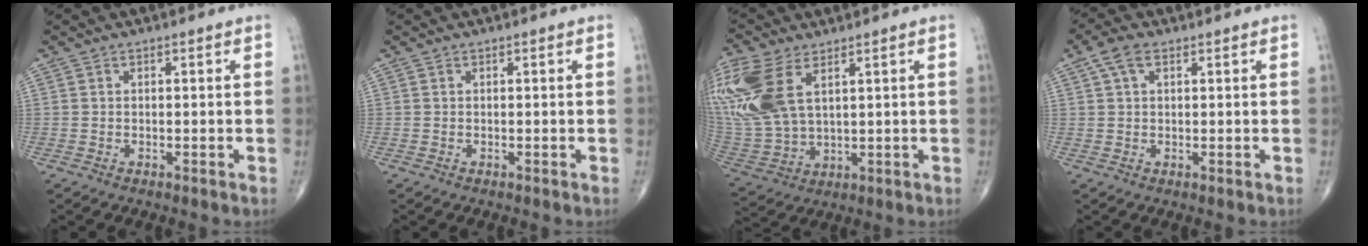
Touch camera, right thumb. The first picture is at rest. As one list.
[{"total": 0.0}, {"total": 19.4, "force": [7.5, 10.7, 14.3], "torque": [-0.358, -0.011, 0.157]}, {"total": 3.9, "force": [1.8, 2.0, 2.8], "torque": [-0.057, 0.013, 0.035]}]